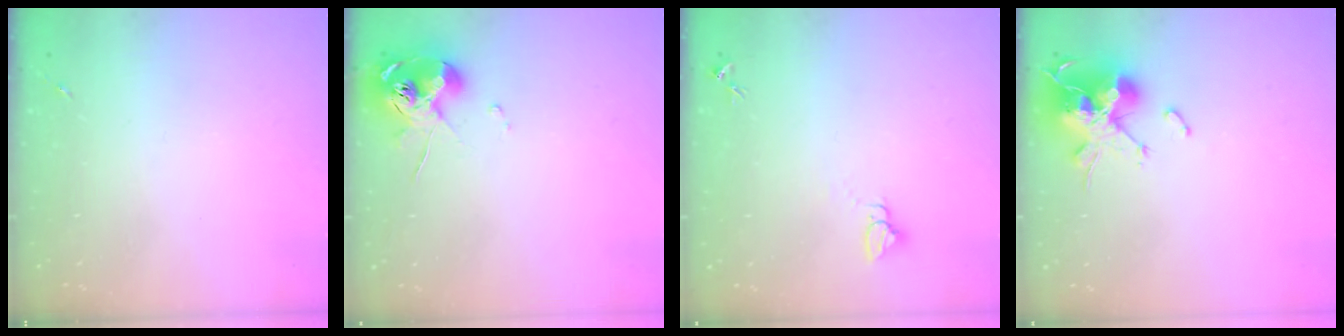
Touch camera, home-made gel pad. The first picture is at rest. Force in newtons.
{"total": 10.4, "press": 10.3, "slide": 1.0}
{"total": 2.7, "press": 2.7, "slide": 0.1}
{"total": 15.3, "press": 15.1, "slide": 2.4}